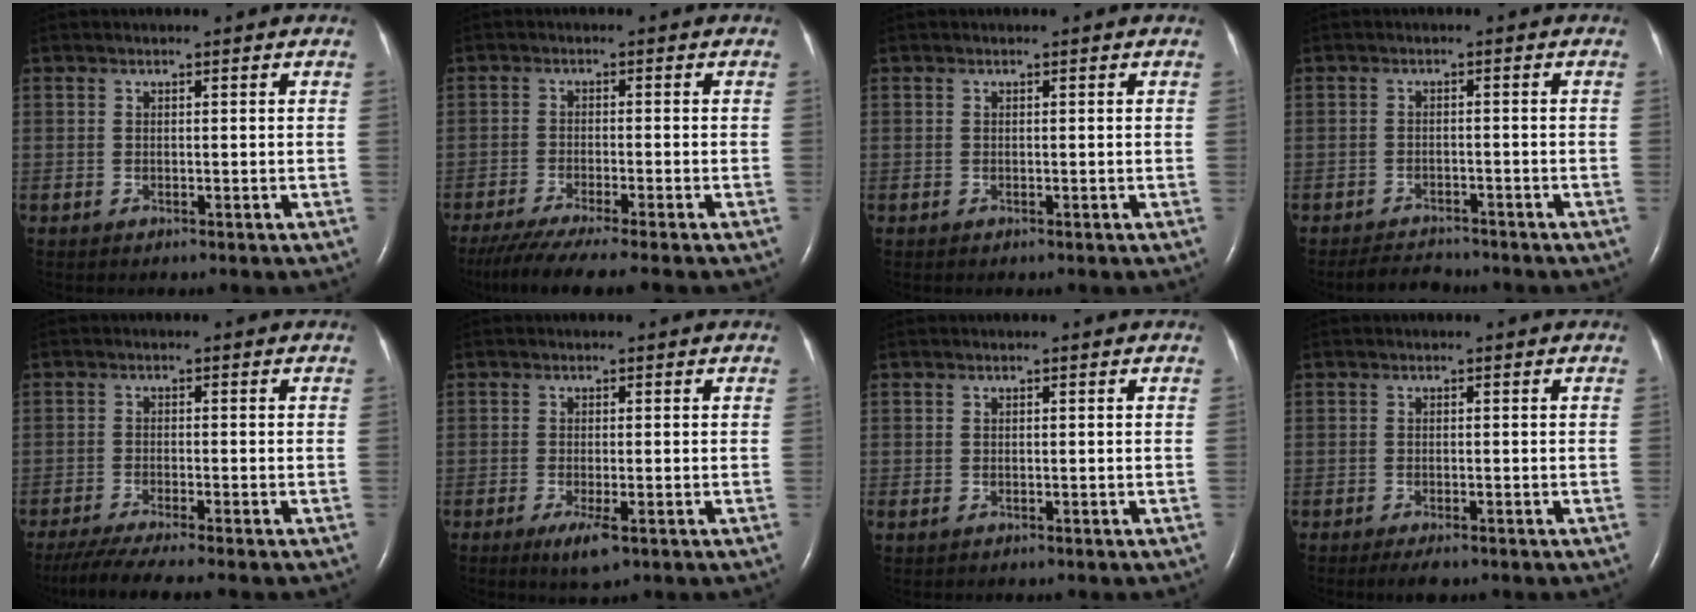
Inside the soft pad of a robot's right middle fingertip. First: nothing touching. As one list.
[{"total": 9.7, "force": [-8.2, -0.7, 5.1], "torque": [-0.071, -0.030, -0.130]}, {"total": 0.0}, {"total": 3.7, "force": [-3.6, 0.9, 0.4], "torque": [-0.015, -0.010, -0.058]}, {"total": 7.7, "force": [-6.5, -0.6, 4.0], "torque": [-0.062, -0.026, -0.108]}, {"total": 3.2, "force": [-1.6, 0.6, 2.7], "torque": [-0.052, -0.008, -0.024]}, {"total": 0.7, "force": [-0.2, 0.5, 0.6], "torque": [-0.016, -0.002, 0.001]}, {"total": 2.2, "force": [-1.6, 0.6, 1.4], "torque": [-0.027, -0.005, -0.022]}]